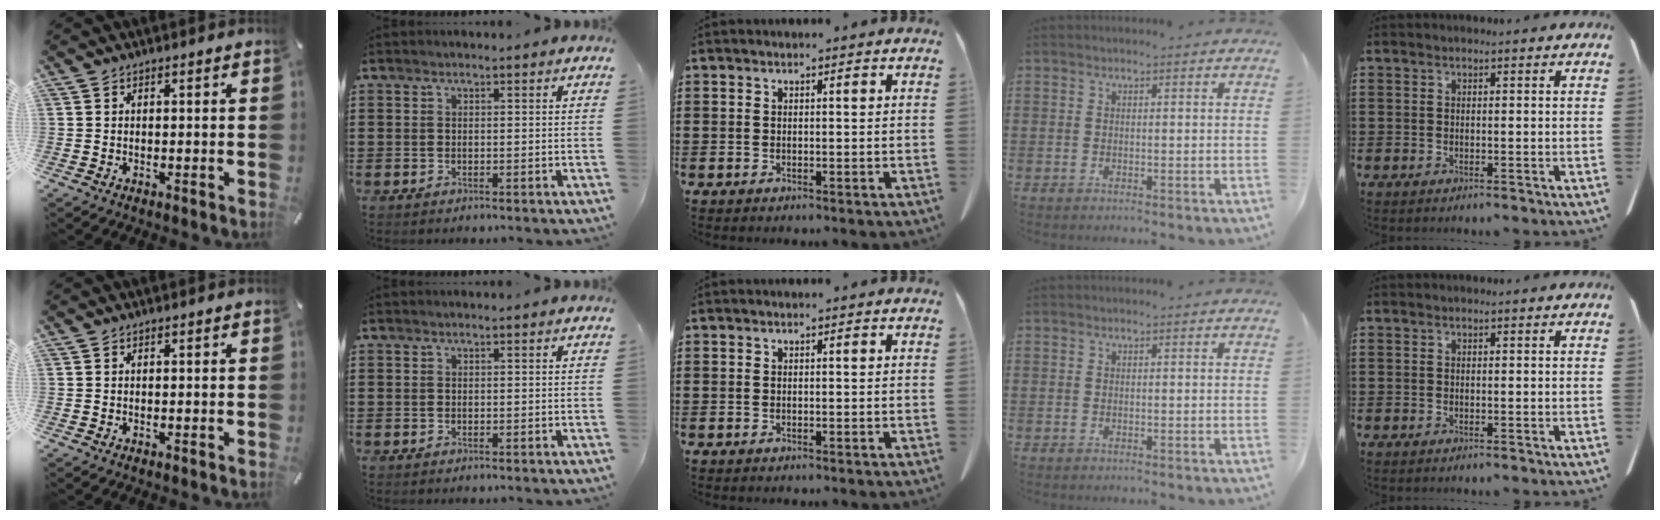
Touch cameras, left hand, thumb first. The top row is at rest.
{}